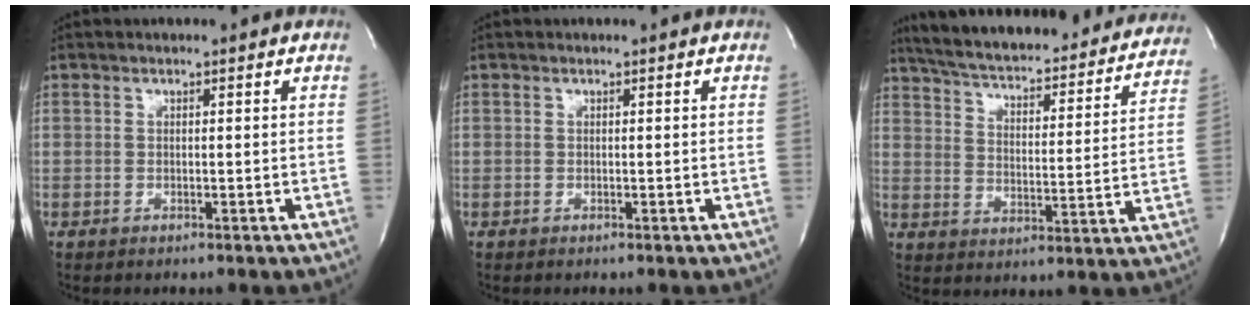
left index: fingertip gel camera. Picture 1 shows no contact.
{"total": 0.0}
{"total": 29.7, "force": [26.8, 6.4, 11.1], "torque": [-0.188, -0.036, 0.342]}